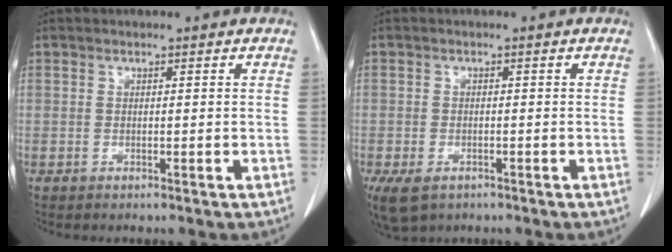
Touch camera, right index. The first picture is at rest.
{"total": 5.7, "force": [-3.4, 3.4, 3.0], "torque": [-0.060, -0.009, -0.049]}